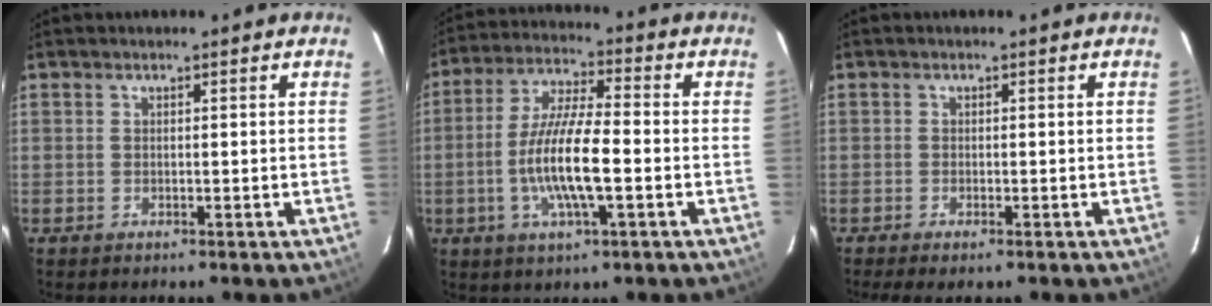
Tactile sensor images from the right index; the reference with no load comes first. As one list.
[{"total": 12.3, "force": [-2.9, 2.5, 11.7], "torque": [-0.234, -0.004, -0.056]}, {"total": 2.3, "force": [-1.7, 0.3, 1.6], "torque": [-0.036, -0.007, -0.031]}]